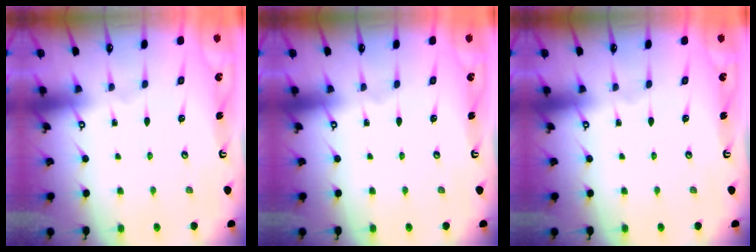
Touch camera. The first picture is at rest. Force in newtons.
{"total": 0.0}
{"total": 0.0}